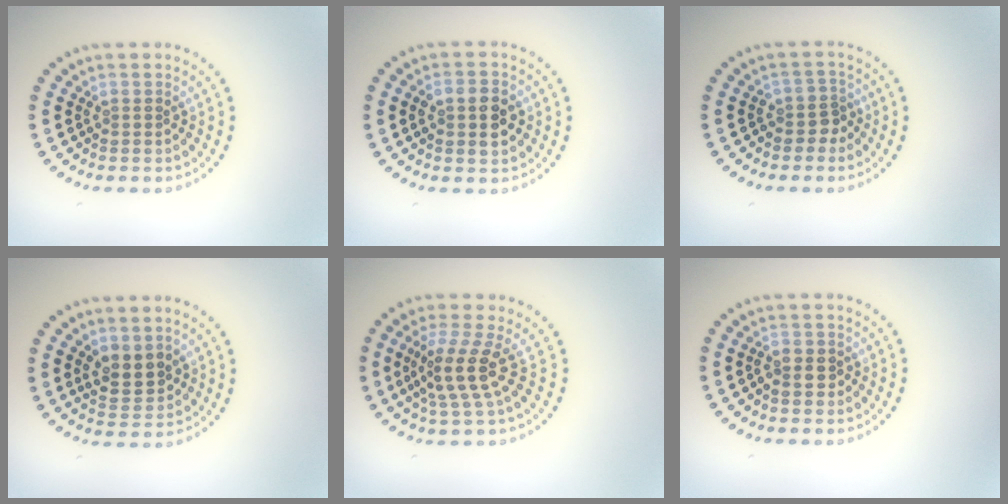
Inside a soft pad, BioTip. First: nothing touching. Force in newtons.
{"total": 3.9, "press": 3.9, "slide": 0.3}
{"total": 1.9, "press": 1.5, "slide": 1.2}
{"total": 2.8, "press": 2.7, "slide": 0.9}
{"total": 3.8, "press": 3.1, "slide": 2.2}
{"total": 1.4, "press": 1.4, "slide": 0.4}